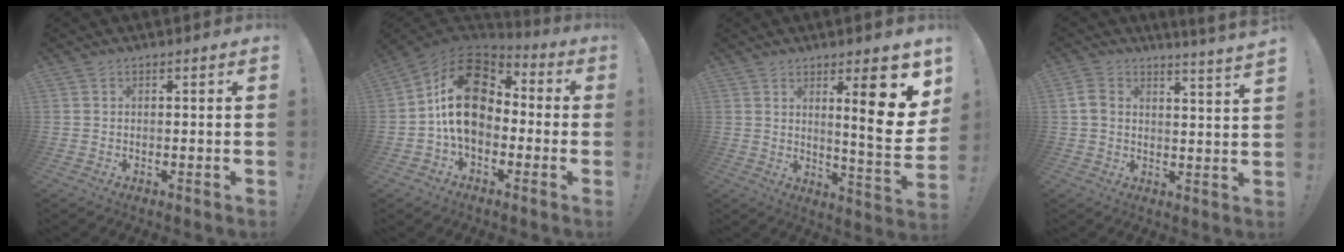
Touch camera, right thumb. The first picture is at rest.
{"total": 18.8, "force": [1.7, 13.2, 13.3], "torque": [-0.233, 0.017, 0.031]}
{"total": 15.8, "force": [6.4, 3.1, 14.1], "torque": [-0.181, -0.050, 0.085]}
{"total": 5.3, "force": [3.6, 1.1, 3.7], "torque": [-0.060, -0.033, 0.063]}